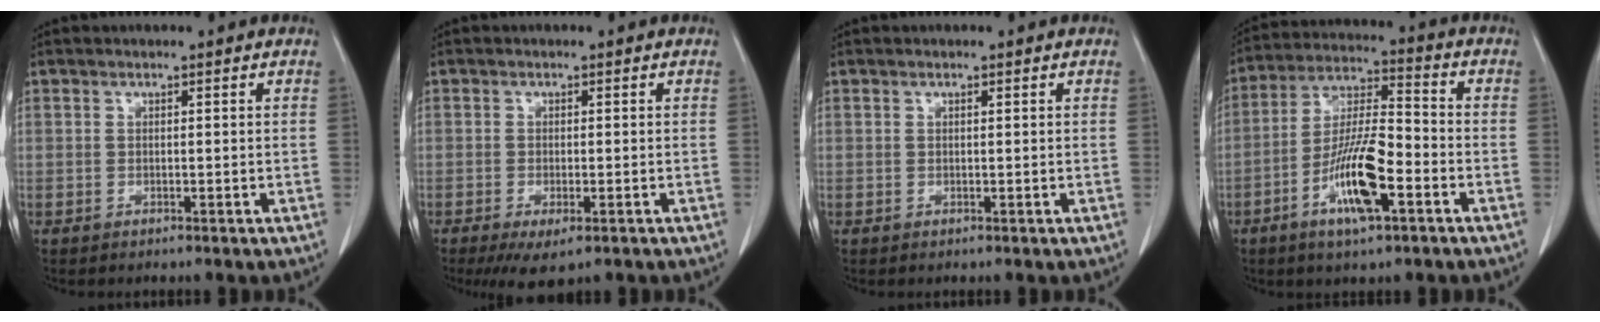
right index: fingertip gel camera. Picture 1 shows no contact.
{"total": 4.9, "force": [-2.9, 1.5, 3.6], "torque": [-0.056, -0.013, -0.042]}
{"total": 0.0}
{"total": 12.3, "force": [-5.0, 2.5, 11.0], "torque": [-0.212, -0.003, -0.092]}